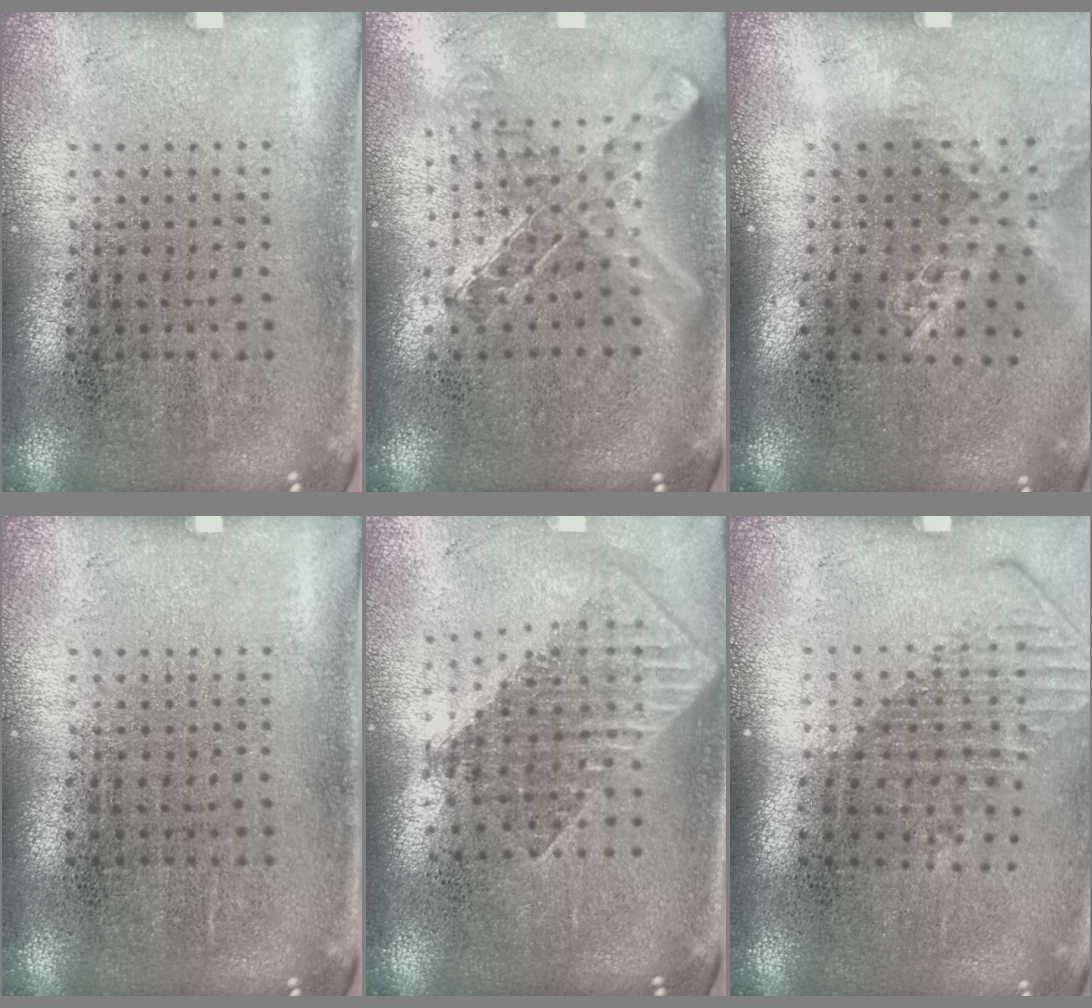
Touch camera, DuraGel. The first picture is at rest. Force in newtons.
{"total": 1.1, "press": 1.1, "slide": 0.2}
{"total": 1.5, "press": 1.3, "slide": 0.8}
{"total": 0.0}
{"total": 1.8, "press": 1.4, "slide": 1.0}
{"total": 1.5, "press": 1.2, "slide": 1.0}